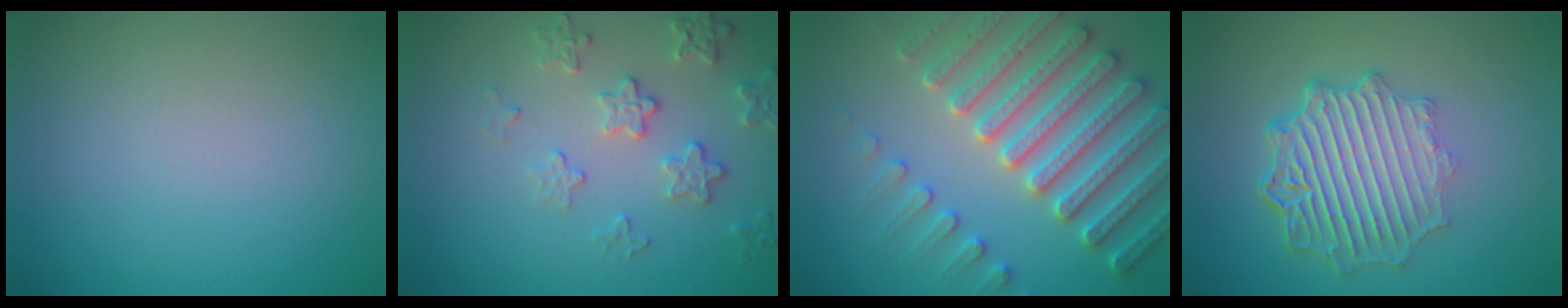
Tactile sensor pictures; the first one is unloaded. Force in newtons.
{"total": 3.2, "press": 3.0, "slide": 0.9}
{"total": 7.7, "press": 7.4, "slide": 1.9}
{"total": 7.2, "press": 5.2, "slide": 4.9}